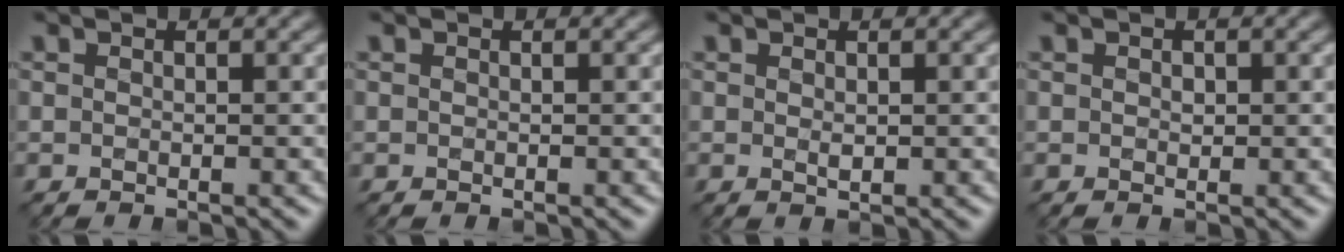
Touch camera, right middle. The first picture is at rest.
{"total": 0.0}
{"total": 0.7, "force": [0.2, 0.3, 0.6], "torque": [-0.010, 0.001, 0.005]}
{"total": 0.5, "force": [0.2, 0.4, 0.3], "torque": [-0.003, 0.004, 0.003]}